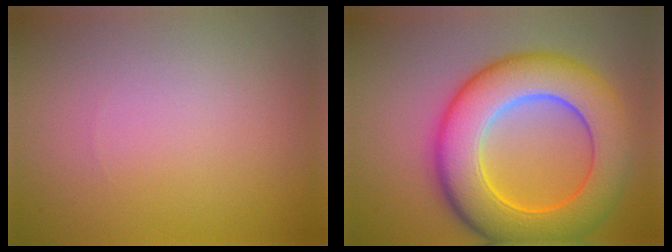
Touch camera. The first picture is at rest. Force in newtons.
{"total": 11.0, "press": 11.0, "slide": 0.2}